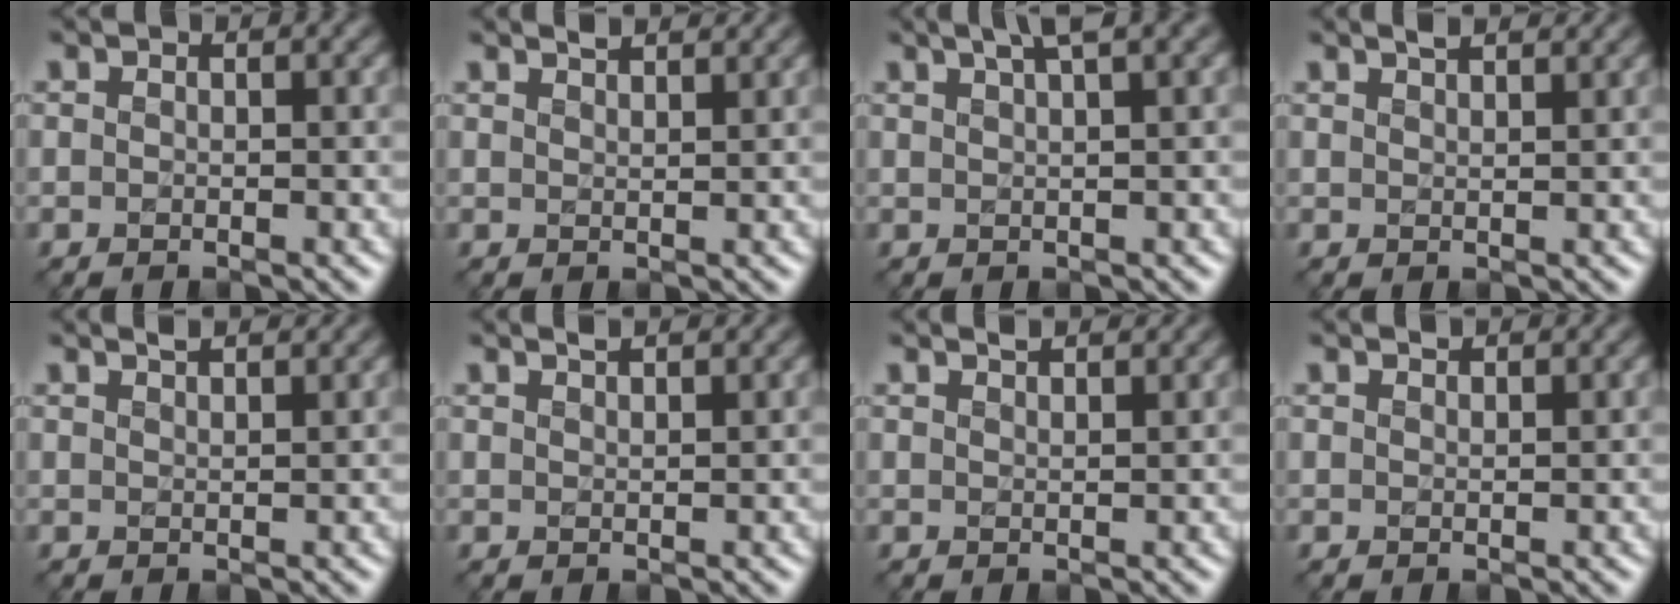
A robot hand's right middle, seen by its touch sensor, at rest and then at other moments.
{"total": 2.2, "force": [1.9, 0.5, 0.9], "torque": [-0.003, 0.006, 0.017]}
{"total": 3.3, "force": [2.2, 0.5, 2.4], "torque": [-0.022, 0.011, 0.032]}
{"total": 2.6, "force": [2.1, 0.7, 1.3], "torque": [-0.001, 0.011, 0.014]}
{"total": 2.5, "force": [2.1, 0.7, 1.2], "torque": [0.001, 0.009, 0.014]}
{"total": 2.1, "force": [1.8, 0.6, 1.0], "torque": [-0.001, 0.007, 0.012]}
{"total": 2.2, "force": [1.9, 0.5, 0.9], "torque": [-0.001, 0.007, 0.015]}
{"total": 1.1, "force": [1.1, 0.1, 0.3], "torque": [-0.005, -0.002, 0.014]}